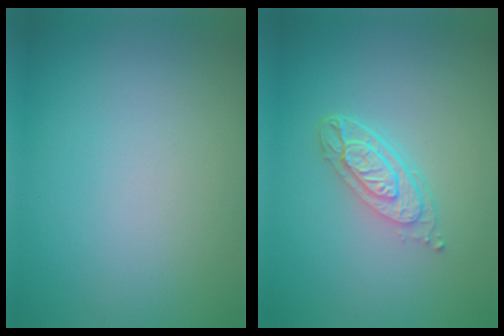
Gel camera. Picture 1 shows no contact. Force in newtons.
{"total": 3.9, "press": 2.8, "slide": 2.6}